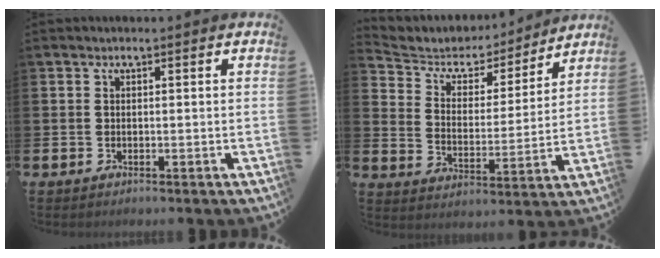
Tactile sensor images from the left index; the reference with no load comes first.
{"total": 5.3, "force": [4.7, 2.5, 0.7], "torque": [-0.050, -0.034, 0.075]}